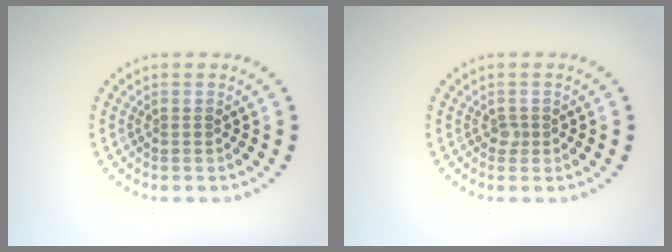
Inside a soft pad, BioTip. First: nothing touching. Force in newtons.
{"total": 0.8, "press": 0.6, "slide": 0.5}